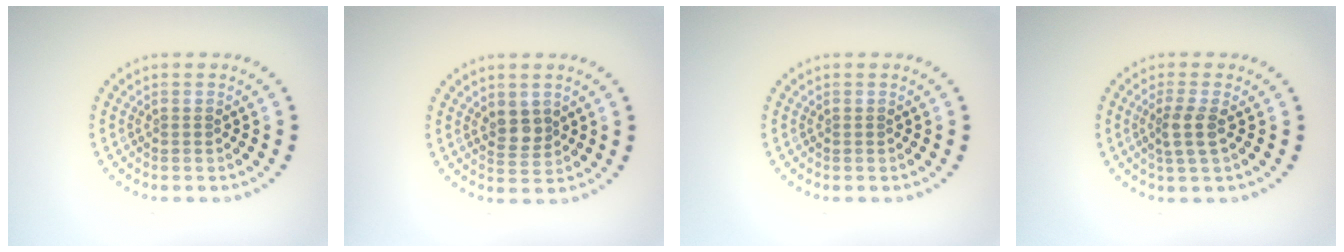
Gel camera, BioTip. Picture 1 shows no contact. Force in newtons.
{"total": 2.1, "press": 1.9, "slide": 0.8}
{"total": 0.0}
{"total": 2.1, "press": 1.8, "slide": 1.1}